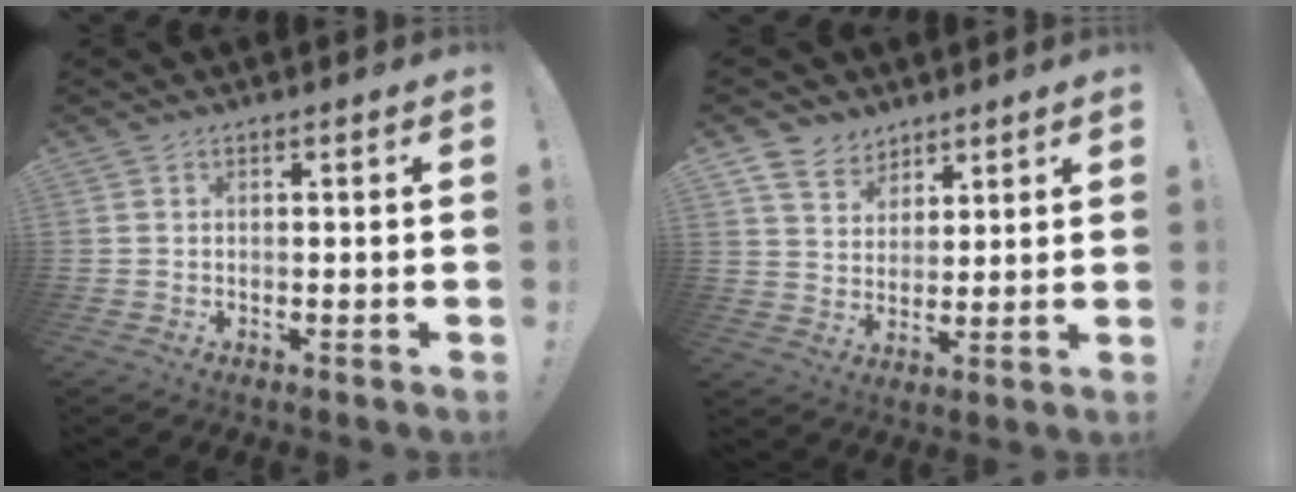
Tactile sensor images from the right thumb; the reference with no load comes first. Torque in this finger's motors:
{"motor_torque": [0.00, 0.00, 0.07, 0.05, 0.00]}